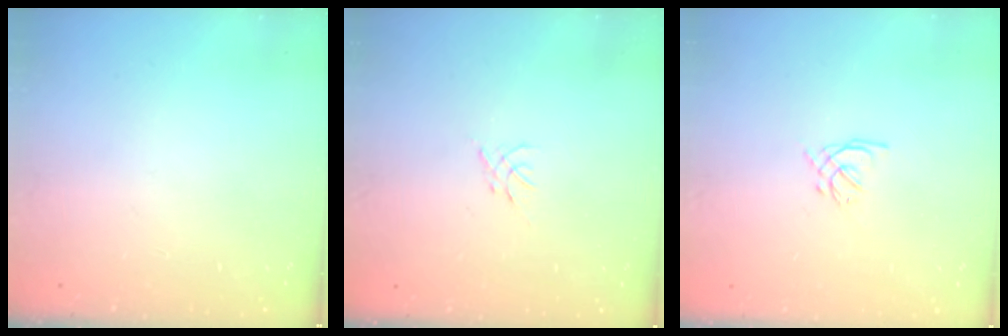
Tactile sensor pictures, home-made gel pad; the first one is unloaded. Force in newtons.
{"total": 0.0}
{"total": 1.6, "press": 1.5, "slide": 0.5}